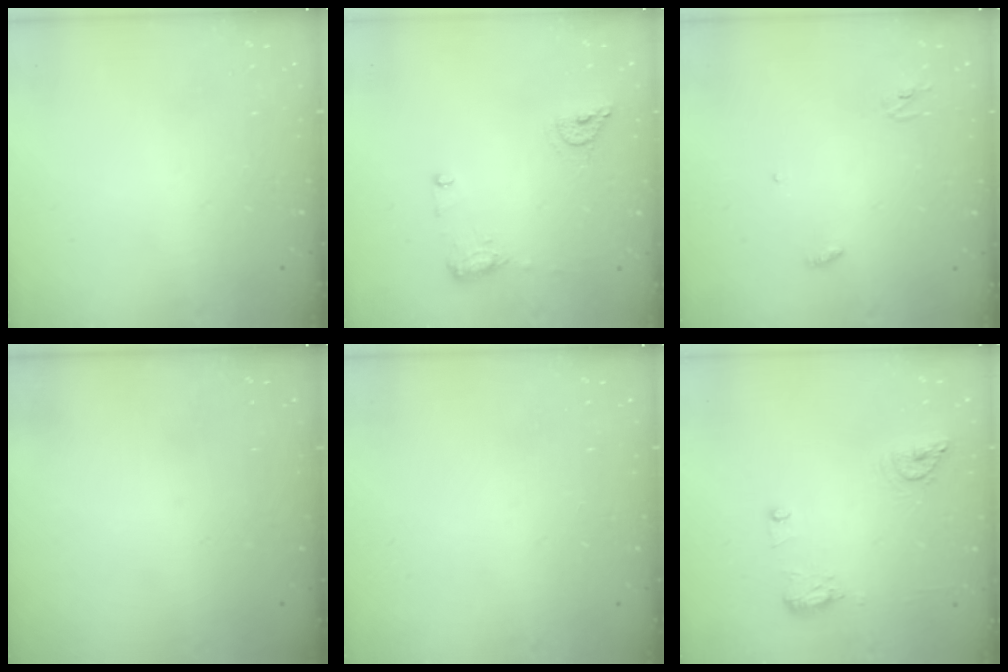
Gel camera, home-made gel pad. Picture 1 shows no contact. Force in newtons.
{"total": 9.1, "press": 9.1, "slide": 1.1}
{"total": 2.9, "press": 2.9, "slide": 0.2}
{"total": 0.0}
{"total": 0.0}
{"total": 12.8, "press": 10.6, "slide": 7.2}